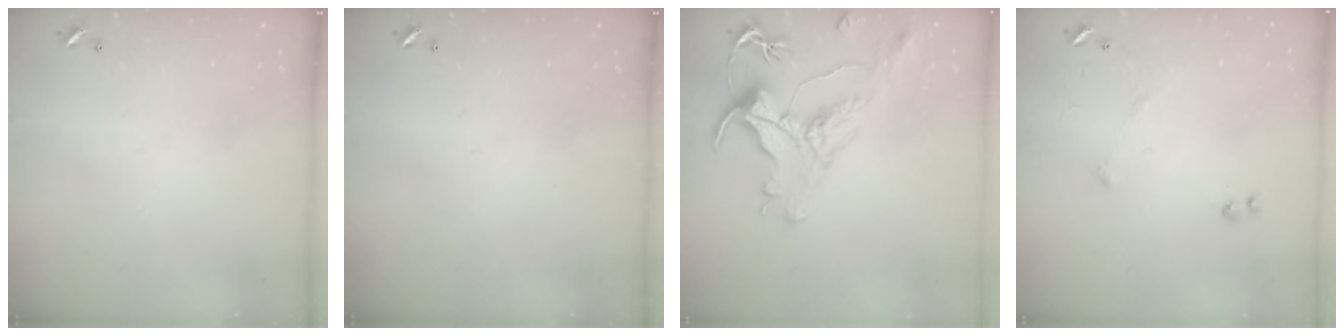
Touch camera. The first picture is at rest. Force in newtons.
{"total": 0.0}
{"total": 1.5, "press": 0.7, "slide": 1.3}
{"total": 5.7, "press": 5.7, "slide": 0.8}